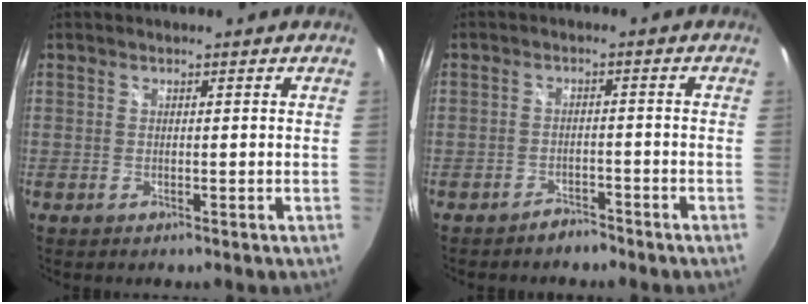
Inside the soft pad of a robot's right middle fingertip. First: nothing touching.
{"total": 2.8, "force": [-2.6, 1.0, 0.2], "torque": [-0.010, 0.007, -0.039]}